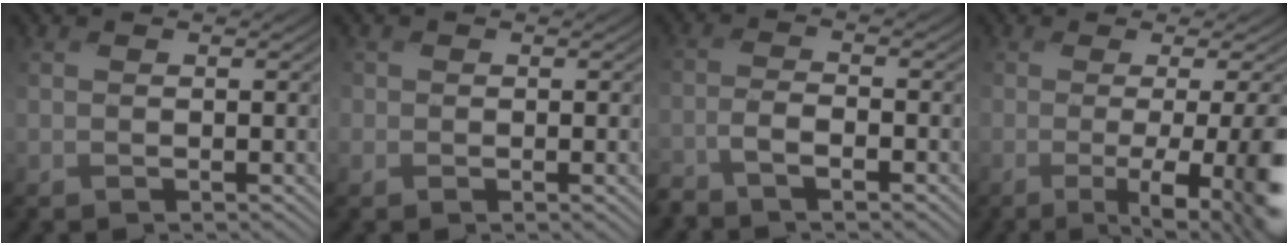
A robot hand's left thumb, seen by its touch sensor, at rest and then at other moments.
{"total": 1.4, "force": [0.1, 1.3, 0.6], "torque": [-0.011, -0.006, -0.002]}
{"total": 4.2, "force": [-3.1, 0.8, 2.8], "torque": [-0.060, -0.003, -0.069]}
{"total": 13.5, "force": [-2.5, 4.4, 12.6], "torque": [-0.141, -0.009, -0.029]}